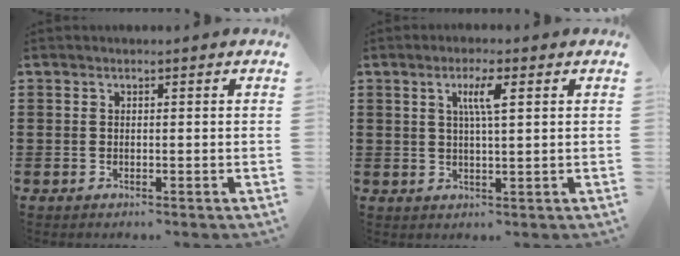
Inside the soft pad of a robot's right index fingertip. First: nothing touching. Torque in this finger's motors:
{"motor_torque": [0.76, 0.03, 0.17, 0.10]}